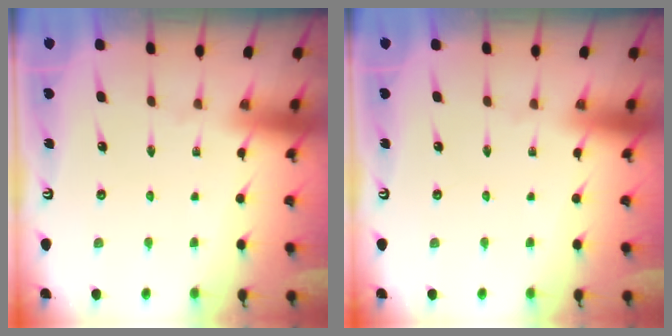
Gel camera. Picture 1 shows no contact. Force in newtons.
{"total": 0.0}